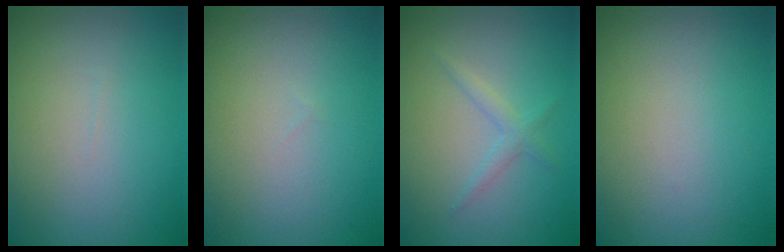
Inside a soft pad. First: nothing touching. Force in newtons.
{"total": 0.0}
{"total": 1.4, "press": 1.4, "slide": 0.0}
{"total": 0.0}